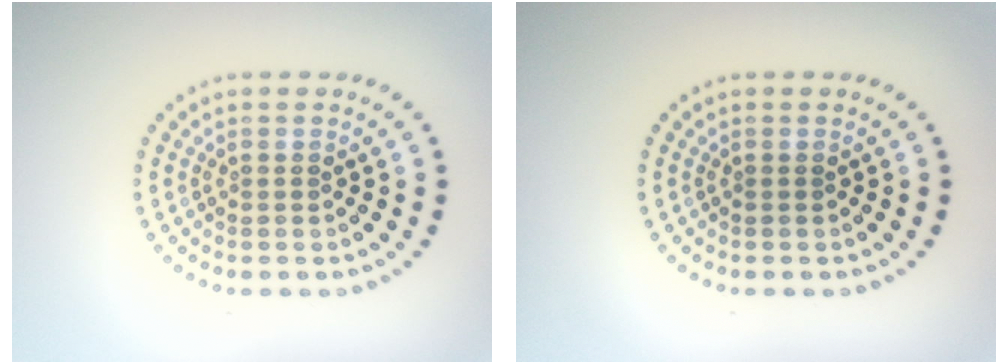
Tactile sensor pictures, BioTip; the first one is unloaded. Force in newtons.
{"total": 0.0}